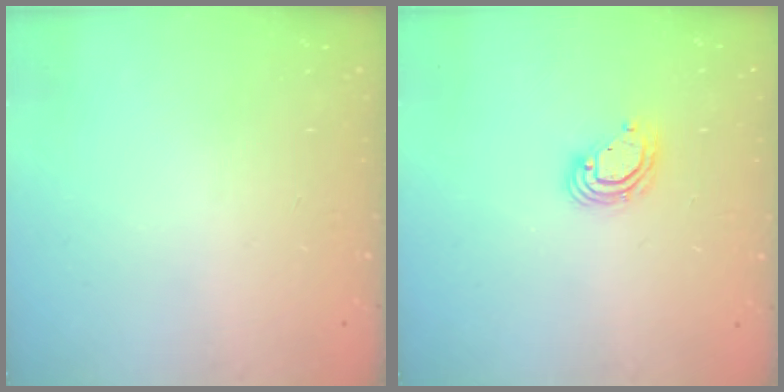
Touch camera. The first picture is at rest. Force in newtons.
{"total": 6.6, "press": 6.6, "slide": 0.9}